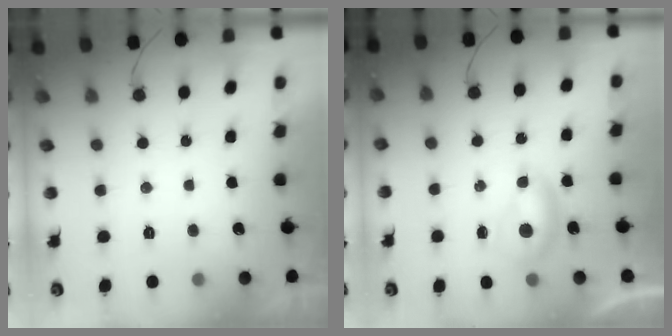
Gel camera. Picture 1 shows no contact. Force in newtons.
{"total": 5.3, "press": 5.2, "slide": 0.7}